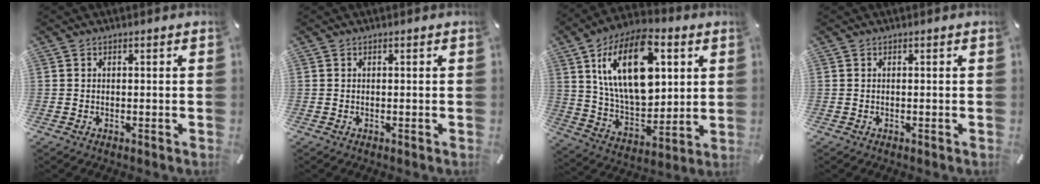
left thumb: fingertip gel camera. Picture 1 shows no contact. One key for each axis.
{"total": 0.0}
{"total": 22.5, "fx": 7.9, "fy": 13.1, "fz": 16.5, "tx": -0.306, "ty": -0.017, "tz": 0.131}
{"total": 0.0}